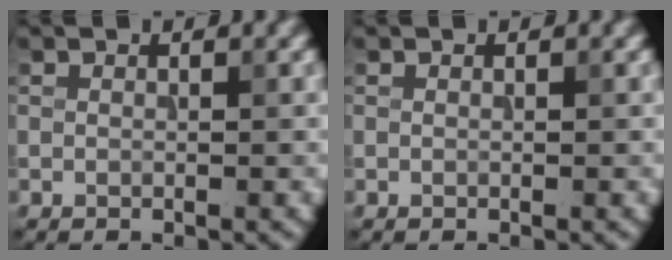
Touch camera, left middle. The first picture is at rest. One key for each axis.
{"total": 0.0}